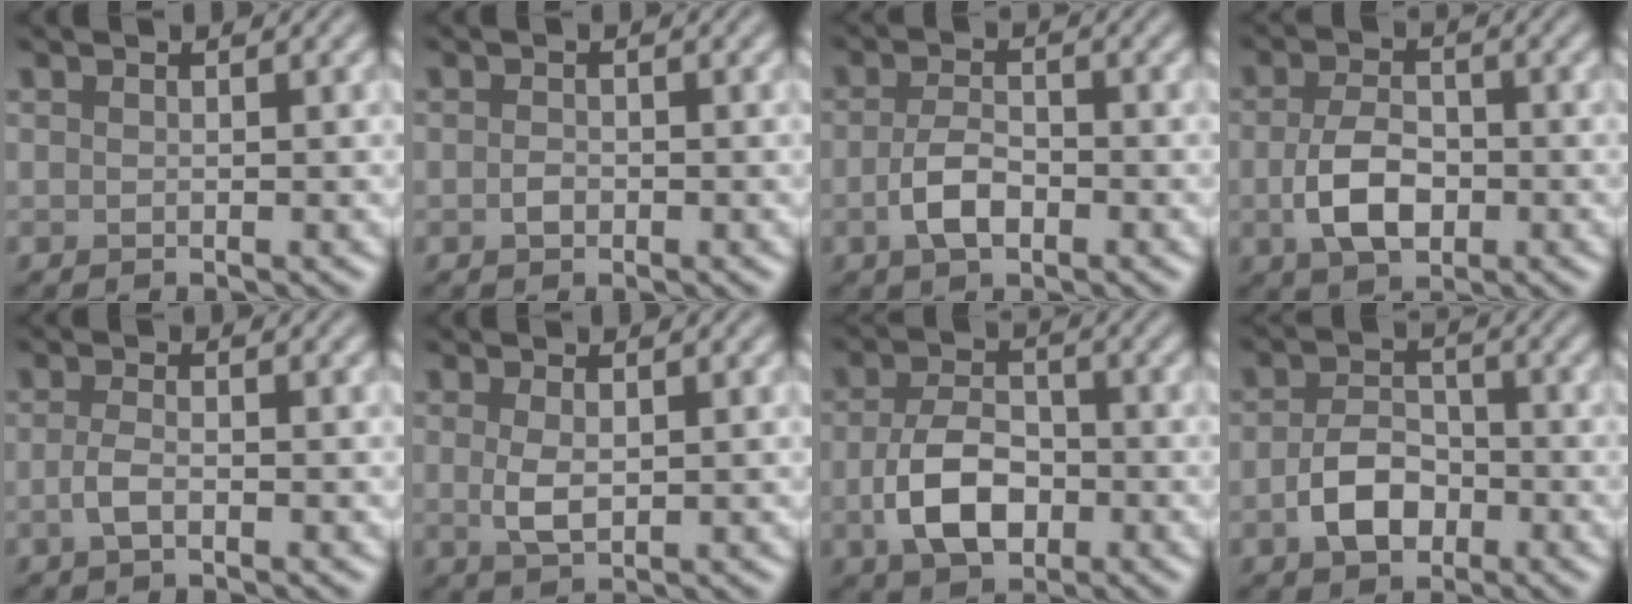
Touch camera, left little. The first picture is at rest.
{"total": 0.9, "force": [-0.3, 0.6, 0.6], "torque": [-0.013, -0.002, -0.007]}
{"total": 3.3, "force": [-1.2, 1.7, 2.6], "torque": [-0.052, 0.000, -0.026]}
{"total": 4.8, "force": [-1.0, 2.9, 3.7], "torque": [-0.080, -0.005, -0.020]}
{"total": 1.8, "force": [-0.6, 0.7, 1.5], "torque": [-0.034, -0.001, -0.016]}
{"total": 2.3, "force": [0.2, 1.2, 2.0], "torque": [-0.047, -0.003, 0.007]}
{"total": 5.9, "force": [-1.5, 3.6, 4.3], "torque": [-0.088, -0.005, -0.032]}
{"total": 4.1, "force": [-1.5, 2.7, 2.7], "torque": [-0.052, 0.002, -0.032]}